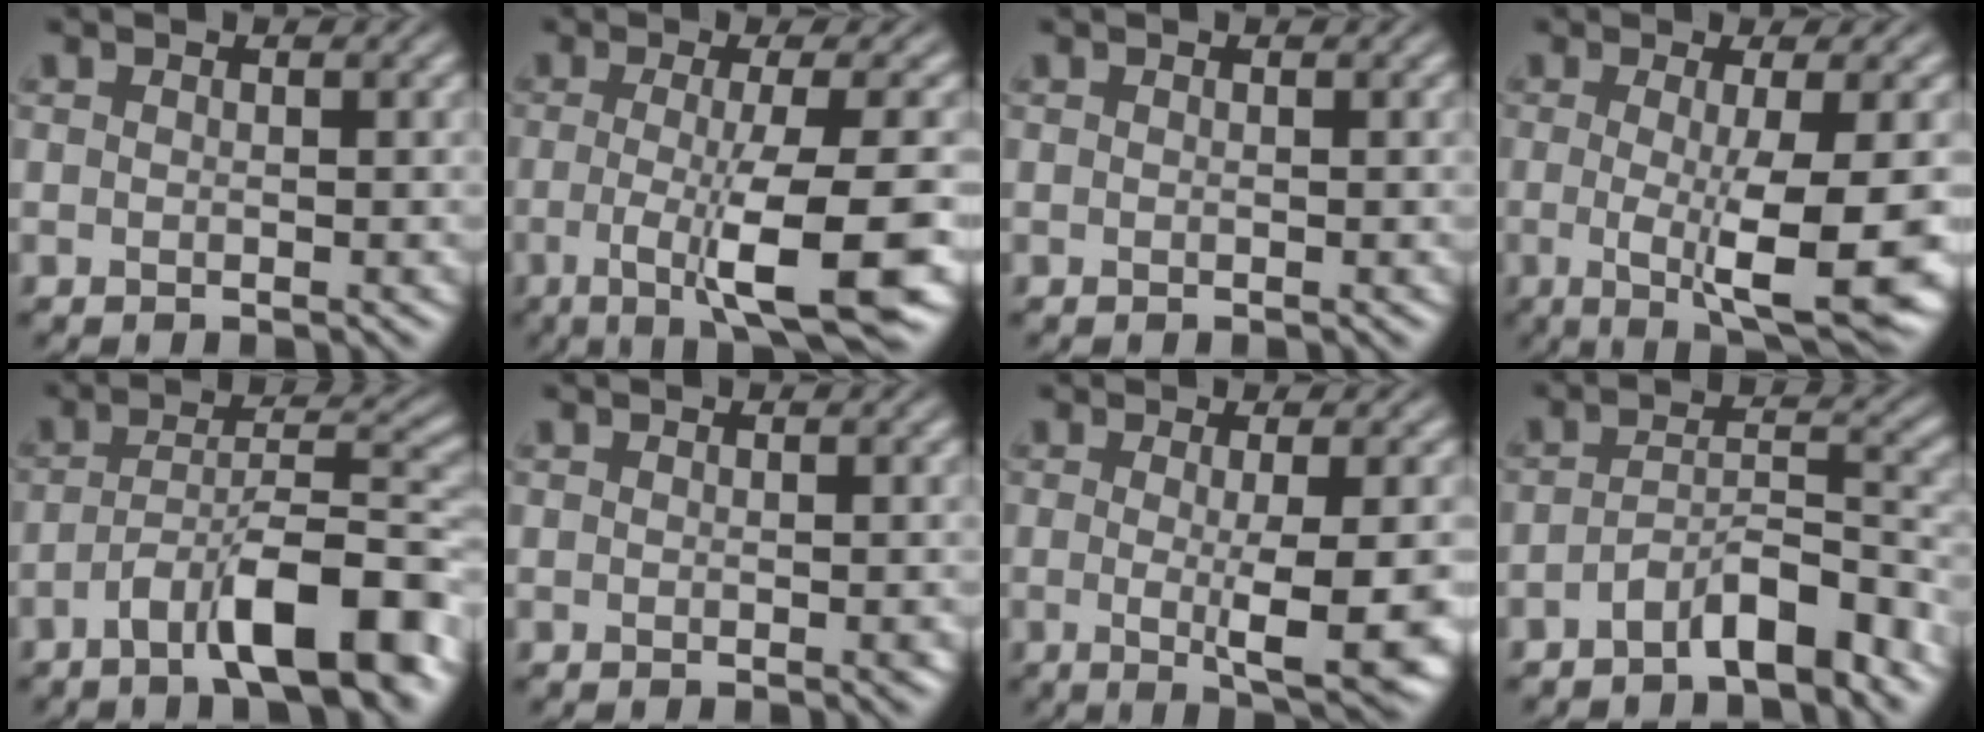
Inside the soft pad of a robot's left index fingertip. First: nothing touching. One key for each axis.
{"total": 8.8, "fx": -2.3, "fy": 1.6, "fz": 8.3, "tx": -0.122, "ty": -0.015, "tz": -0.045}
{"total": 0.0}
{"total": 8.7, "fx": -1.4, "fy": 1.7, "fz": 8.4, "tx": -0.123, "ty": -0.019, "tz": -0.019}
{"total": 9.8, "fx": -5.2, "fy": 2.9, "fz": 7.8, "tx": -0.121, "ty": 0.015, "tz": -0.086}
{"total": 0.5, "fx": -0.2, "fy": 0.1, "fz": 0.5, "tx": -0.006, "ty": -0.001, "tz": -0.002}
{"total": 6.4, "fx": -0.8, "fy": 1.1, "fz": 6.2, "tx": -0.096, "ty": -0.012, "tz": -0.009}
{"total": 5.0, "fx": -3.4, "fy": 1.5, "fz": 3.3, "tx": -0.053, "ty": 0.007, "tz": -0.060}